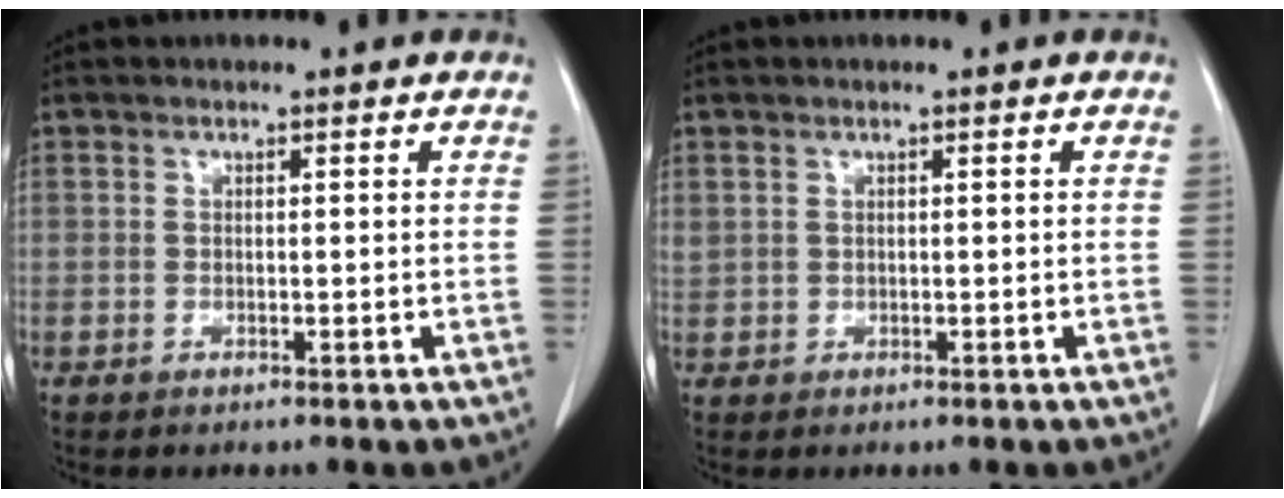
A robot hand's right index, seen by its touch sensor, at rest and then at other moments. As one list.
[{"total": 1.2, "force": [0.6, 0.9, 0.4], "torque": [-0.014, 0.012, 0.017]}]